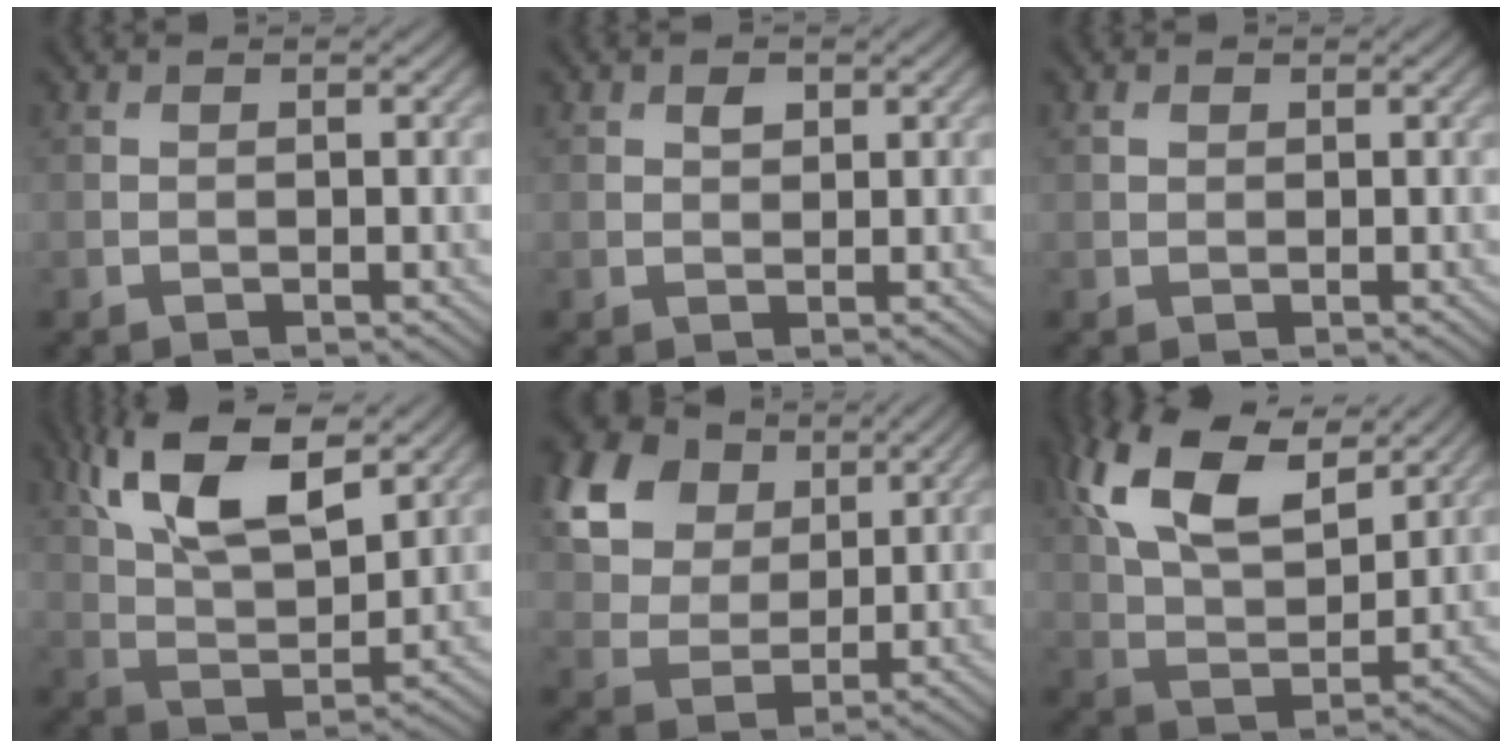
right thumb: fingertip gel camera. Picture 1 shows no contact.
{"total": 1.3, "force": [0.7, 0.8, 0.8], "torque": [-0.012, -0.001, 0.013]}
{"total": 0.9, "force": [0.5, 0.7, 0.4], "torque": [-0.008, -0.001, 0.010]}
{"total": 13.2, "force": [6.8, 5.4, 9.9], "torque": [-0.208, 0.007, 0.122]}
{"total": 18.4, "force": [9.3, 13.2, 8.8], "torque": [-0.257, 0.040, 0.195]}
{"total": 14.5, "force": [7.7, 6.8, 10.3], "torque": [-0.226, 0.013, 0.135]}